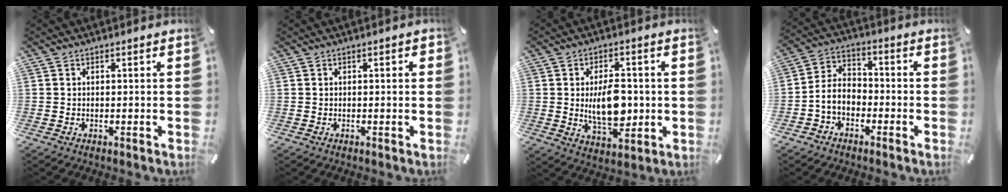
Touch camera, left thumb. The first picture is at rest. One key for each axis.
{"total": 1.2, "fx": 0.1, "fy": 0.3, "fz": 1.1, "tx": -0.022, "ty": 0.002, "tz": 0.000}
{"total": 11.7, "fx": -0.2, "fy": 6.9, "fz": 9.4, "tx": -0.164, "ty": -0.005, "tz": -0.008}
{"total": 6.7, "fx": -3.0, "fy": 5.0, "fz": 3.3, "tx": -0.078, "ty": 0.015, "tz": -0.061}